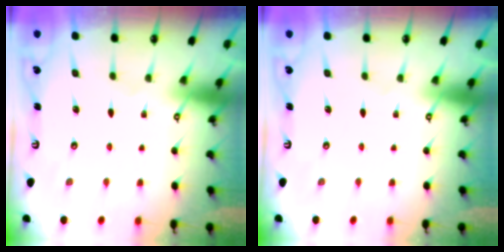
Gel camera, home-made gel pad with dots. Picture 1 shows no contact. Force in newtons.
{"total": 0.0}